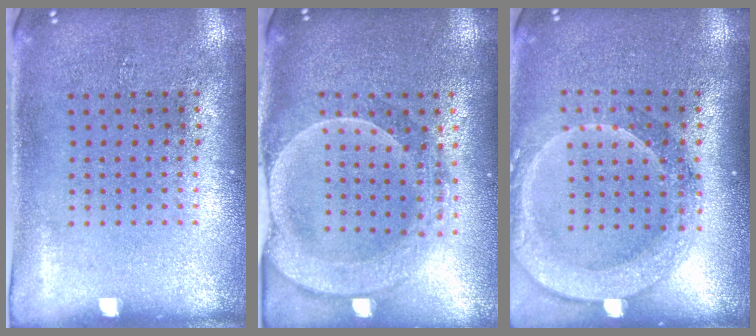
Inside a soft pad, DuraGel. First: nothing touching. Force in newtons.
{"total": 2.2, "press": 2.0, "slide": 0.9}
{"total": 2.2, "press": 2.0, "slide": 1.1}